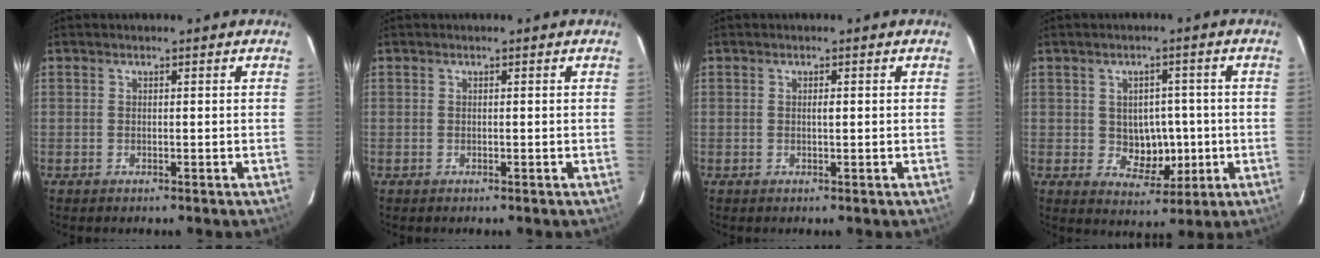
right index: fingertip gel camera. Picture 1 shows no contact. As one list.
[{"total": 0.0}, {"total": 0.7, "force": [0.1, 0.1, 0.7], "torque": [-0.014, 0.000, 0.000]}, {"total": 6.3, "force": [-0.3, 4.6, 4.3], "torque": [-0.054, 0.008, 0.007]}]